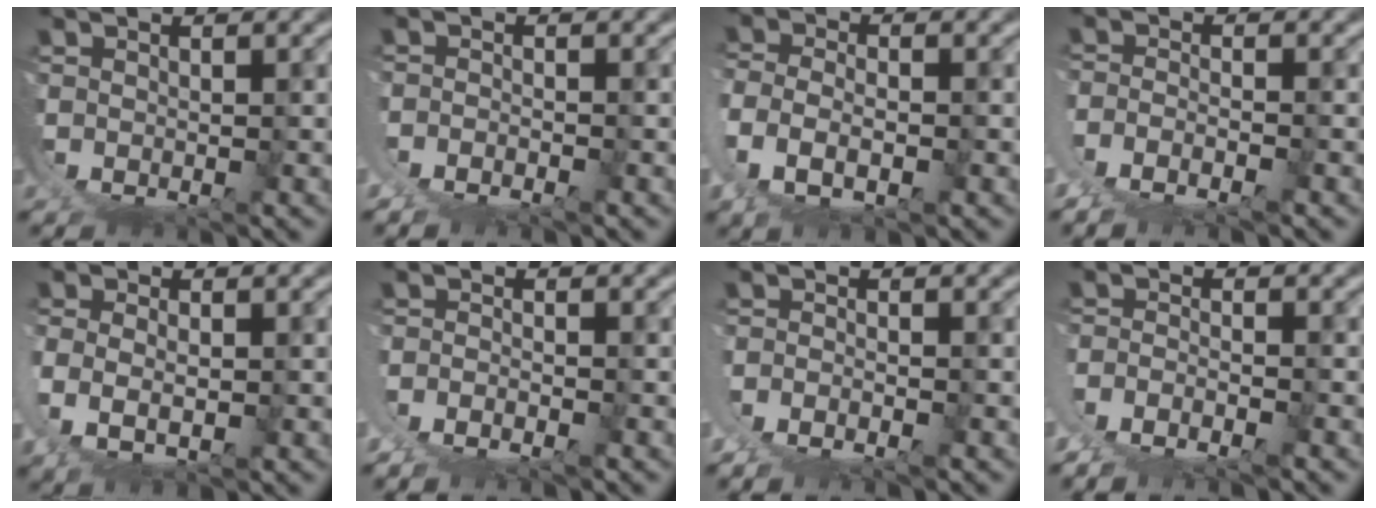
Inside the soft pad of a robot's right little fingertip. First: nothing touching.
{"total": 2.1, "force": [-0.6, 1.5, 1.3], "torque": [-0.023, -0.003, -0.010]}
{"total": 4.7, "force": [1.1, 3.0, 3.4], "torque": [-0.094, -0.020, 0.028]}
{"total": 4.8, "force": [-0.7, 3.8, 2.9], "torque": [-0.070, -0.019, -0.009]}
{"total": 3.9, "force": [1.3, 2.0, 3.0], "torque": [-0.081, -0.018, 0.034]}
{"total": 3.0, "force": [-0.5, 2.3, 1.8], "torque": [-0.038, -0.008, -0.008]}
{"total": 2.7, "force": [-0.4, 1.9, 1.8], "torque": [-0.037, -0.008, -0.005]}
{"total": 5.6, "force": [-1.0, 4.7, 3.0], "torque": [-0.073, -0.018, -0.016]}